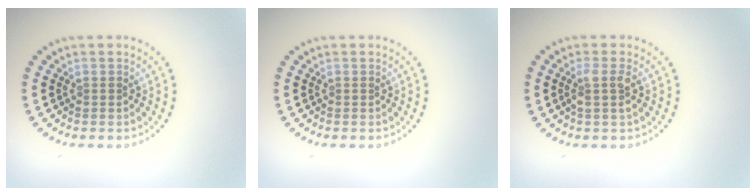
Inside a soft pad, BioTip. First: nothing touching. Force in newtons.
{"total": 0.0}
{"total": 1.8, "press": 1.5, "slide": 1.0}